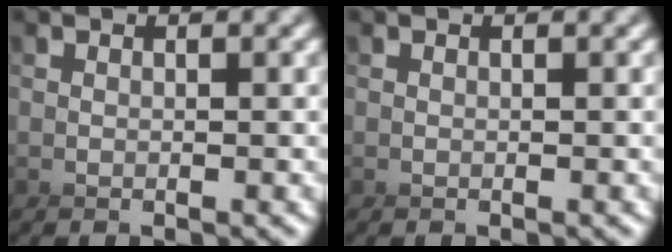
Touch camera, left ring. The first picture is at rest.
{"total": 0.0}